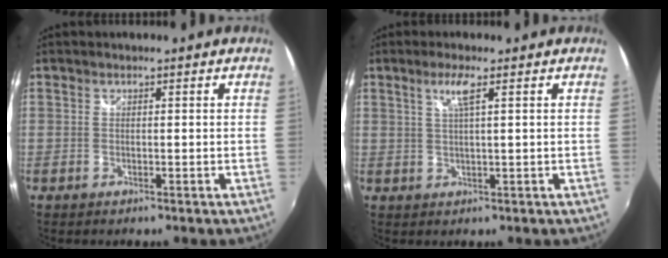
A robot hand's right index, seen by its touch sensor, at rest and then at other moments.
{"total": 3.2, "force": [1.5, -0.2, 2.9], "torque": [-0.057, -0.001, 0.030]}